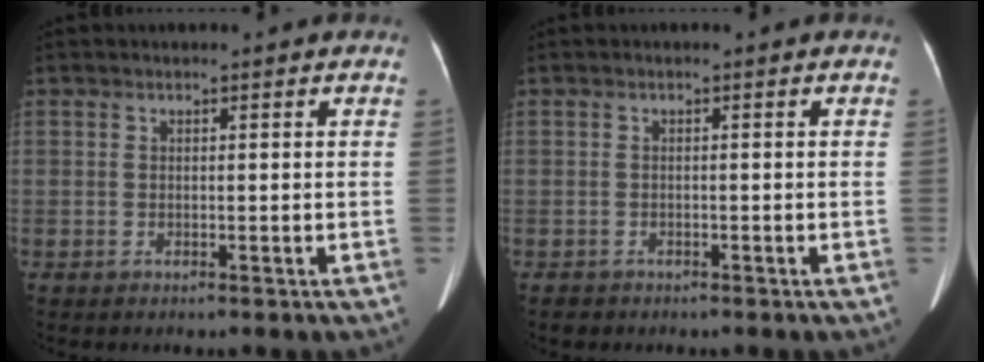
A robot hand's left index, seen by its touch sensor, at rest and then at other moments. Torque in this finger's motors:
{"motor_torque": [-0.10, -0.08, -0.01, 0.01]}